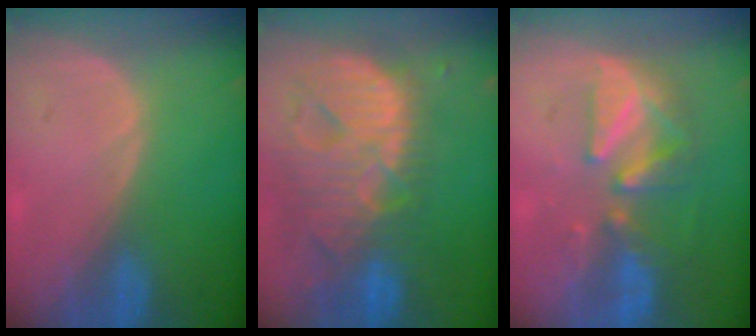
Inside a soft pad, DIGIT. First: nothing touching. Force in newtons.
{"total": 13.8, "press": 11.8, "slide": 7.1}
{"total": 8.1, "press": 7.9, "slide": 2.0}